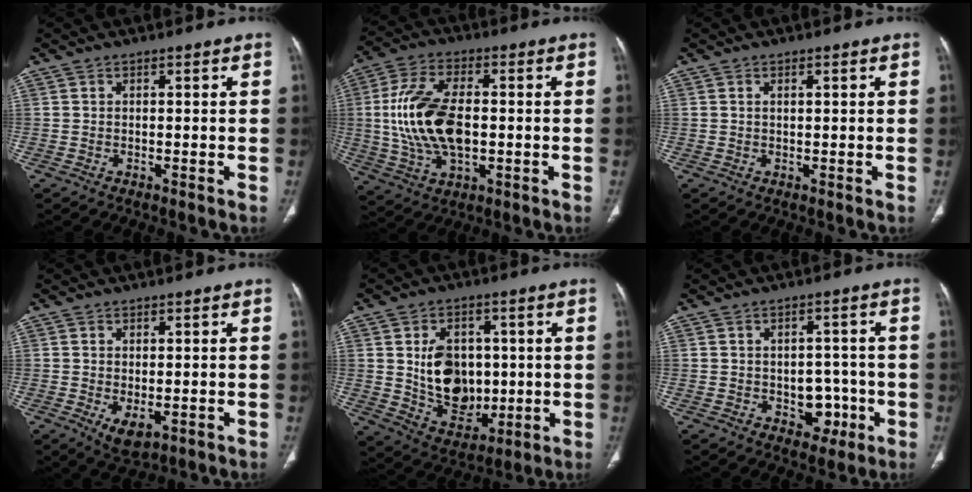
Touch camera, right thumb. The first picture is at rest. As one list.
[{"total": 16.3, "force": [-0.2, 8.8, 13.7], "torque": [-0.274, 0.006, 0.000]}, {"total": 1.0, "force": [0.4, 0.4, 0.8], "torque": [-0.016, 0.003, 0.008]}, {"total": 4.3, "force": [-1.1, 2.2, 3.5], "torque": [-0.056, -0.012, -0.004]}, {"total": 13.4, "force": [1.0, 9.8, 9.0], "torque": [-0.102, -0.012, 0.035]}, {"total": 5.9, "force": [-1.6, 4.5, 3.5], "torque": [-0.011, 0.016, -0.013]}]